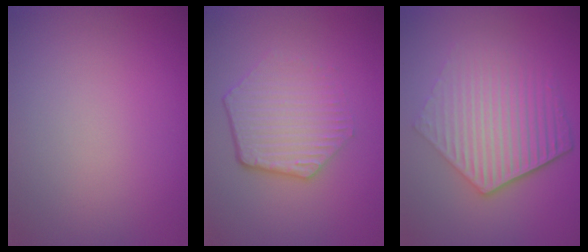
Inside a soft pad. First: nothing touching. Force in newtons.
{"total": 4.4, "press": 3.3, "slide": 3.0}
{"total": 6.2, "press": 4.5, "slide": 4.3}